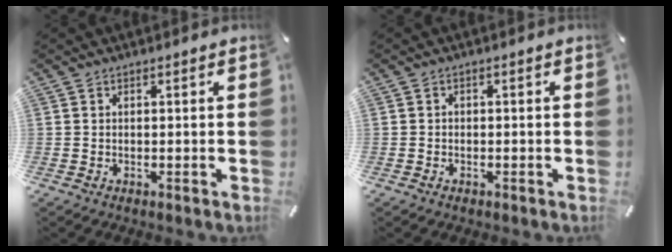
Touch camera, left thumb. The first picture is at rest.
{"total": 1.0, "force": [-0.5, 0.9, 0.3], "torque": [-0.005, 0.004, -0.013]}